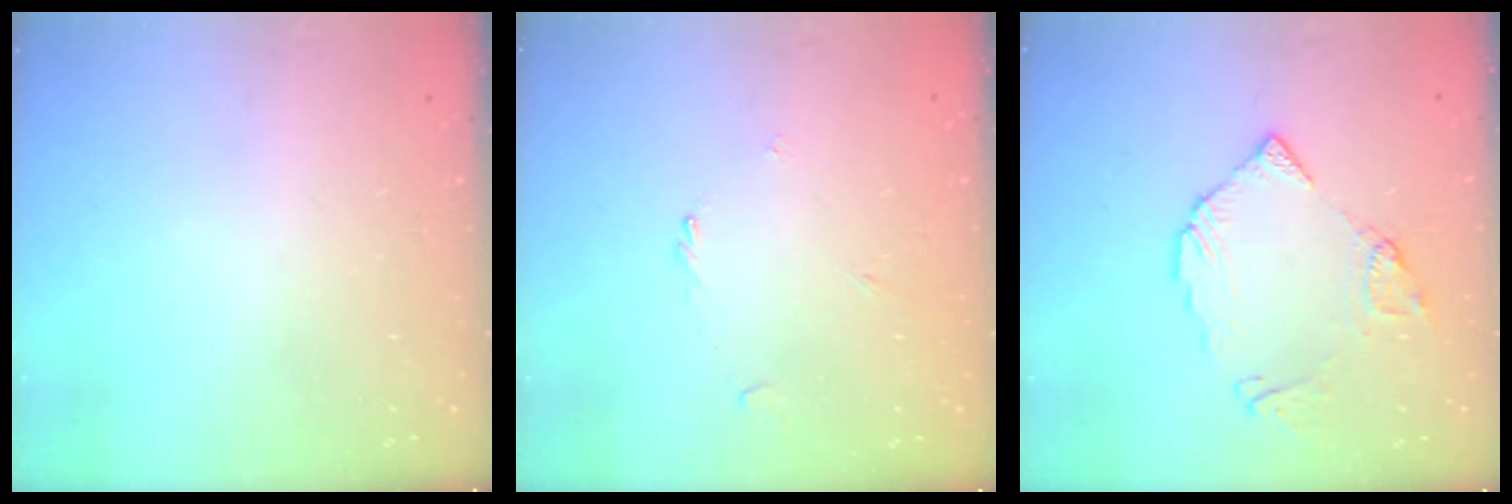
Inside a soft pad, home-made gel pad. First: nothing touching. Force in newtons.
{"total": 1.2, "press": 1.2, "slide": 0.4}
{"total": 11.2, "press": 11.2, "slide": 1.3}